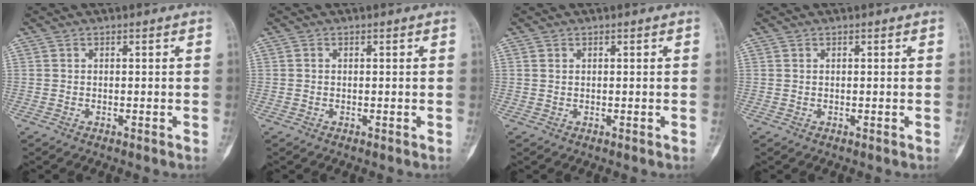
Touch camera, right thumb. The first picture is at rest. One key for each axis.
{"total": 0.0}
{"total": 0.6, "fx": 0.3, "fy": 0.4, "fz": 0.3, "tx": -0.009, "ty": 0.002, "tz": 0.005}
{"total": 0.0}